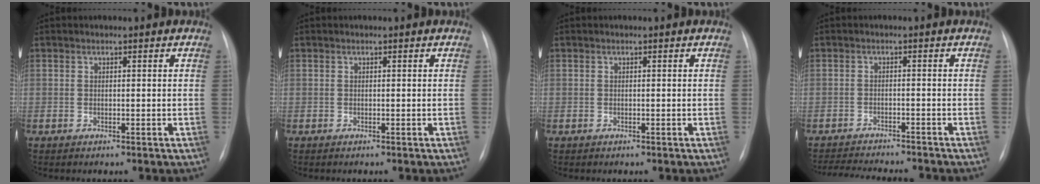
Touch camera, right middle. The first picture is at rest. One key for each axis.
{"total": 0.0}
{"total": 0.0}
{"total": 11.0, "fx": -10.3, "fy": 1.4, "fz": 3.7, "tx": -0.059, "ty": -0.006, "tz": -0.142}